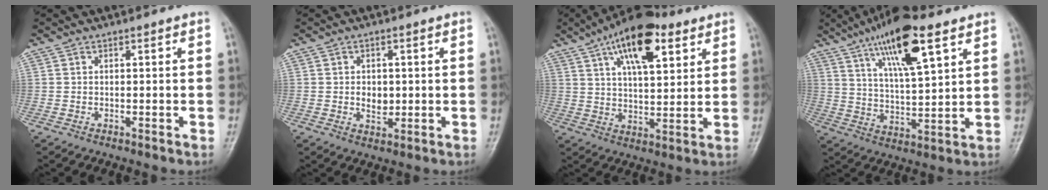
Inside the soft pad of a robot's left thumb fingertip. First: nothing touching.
{"total": 3.7, "force": [0.1, 2.7, 2.6], "torque": [-0.026, -0.002, 0.005]}
{"total": 15.8, "force": [8.0, 6.7, 11.8], "torque": [-0.162, -0.019, 0.130]}
{"total": 15.8, "force": [8.8, 4.3, 12.4], "torque": [-0.201, -0.027, 0.155]}